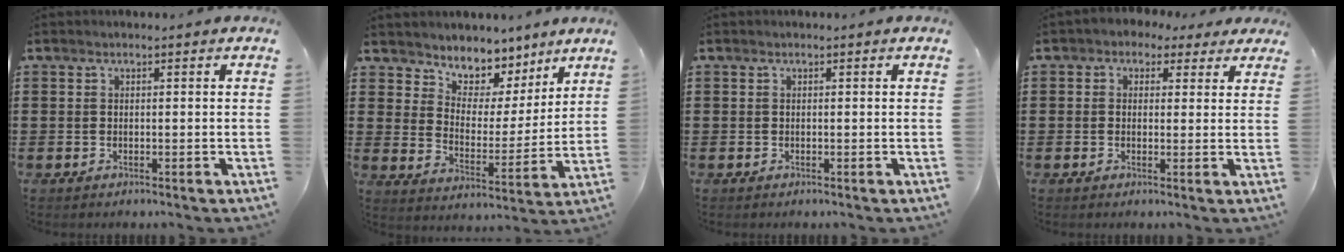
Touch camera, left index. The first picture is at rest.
{"total": 5.8, "force": [4.7, 3.4, -0.3], "torque": [-0.034, -0.035, 0.083]}
{"total": 0.0}
{"total": 2.2, "force": [1.1, 1.8, 0.7], "torque": [-0.023, 0.011, 0.019]}